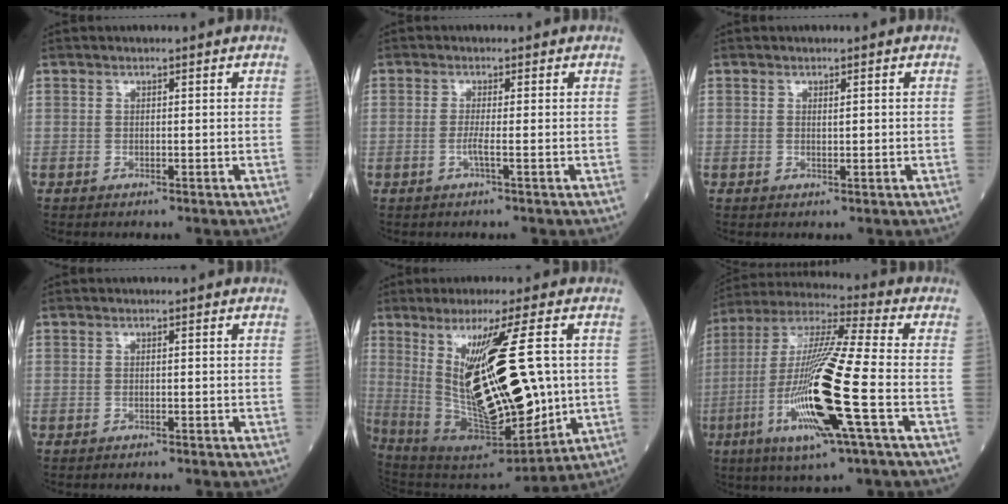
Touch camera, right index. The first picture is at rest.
{"total": 1.4, "force": [-0.6, -0.3, 1.2], "torque": [-0.029, -0.003, -0.014]}
{"total": 0.9, "force": [0.1, 0.2, 0.8], "torque": [-0.019, -0.002, 0.004]}
{"total": 3.0, "force": [-2.6, 0.9, 1.3], "torque": [-0.025, -0.006, -0.029]}
{"total": 23.4, "force": [1.7, 4.9, 22.8], "torque": [-0.421, -0.021, 0.044]}
{"total": 21.2, "force": [-6.0, 0.7, 20.3], "torque": [-0.440, -0.032, -0.120]}